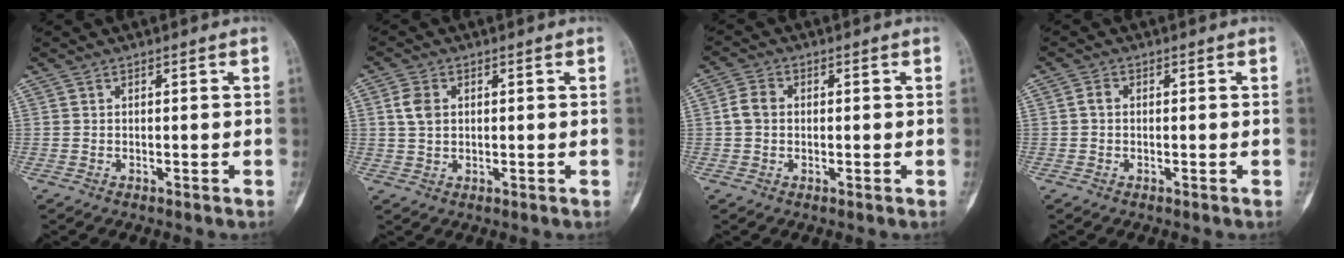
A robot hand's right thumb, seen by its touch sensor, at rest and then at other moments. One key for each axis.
{"total": 4.3, "fx": 1.0, "fy": 3.1, "fz": 2.9, "tx": -0.055, "ty": 0.001, "tz": 0.020}
{"total": 3.7, "fx": 0.1, "fy": 3.0, "fz": 2.2, "tx": -0.045, "ty": 0.011, "tz": -0.004}
{"total": 1.3, "fx": -0.1, "fy": 1.0, "fz": 0.8, "tx": -0.010, "ty": 0.003, "tz": -0.006}